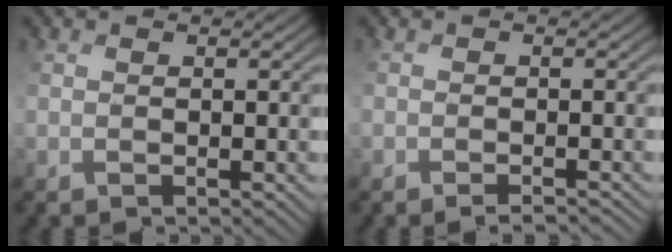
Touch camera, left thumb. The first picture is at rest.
{"total": 2.1, "force": [-1.7, 0.6, 1.0], "torque": [-0.014, 0.000, -0.021]}